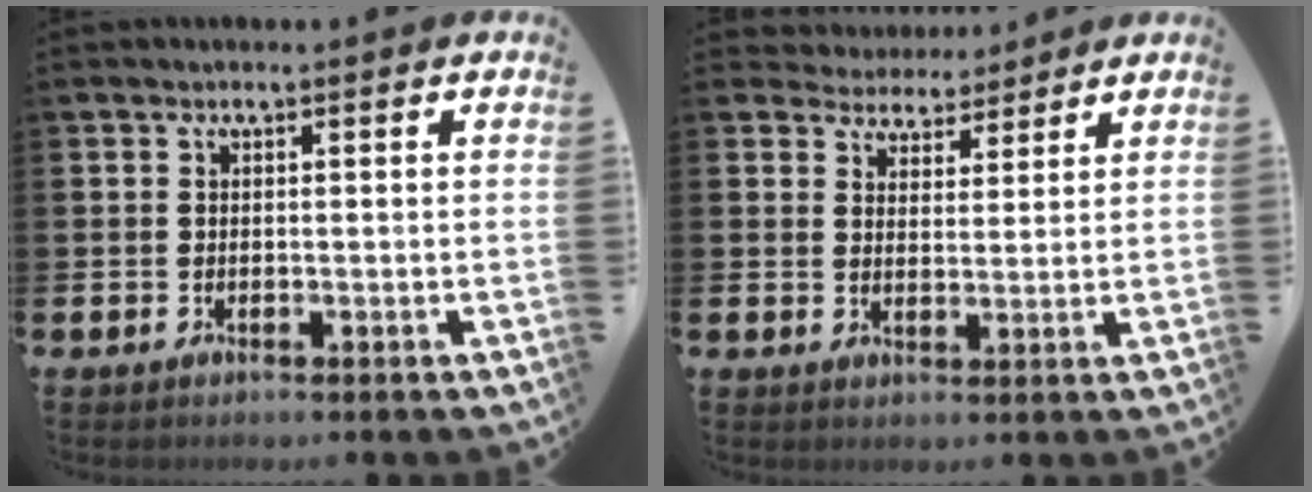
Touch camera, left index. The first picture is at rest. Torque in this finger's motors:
{"motor_torque": [0.18, -0.35, -0.29, -0.02]}